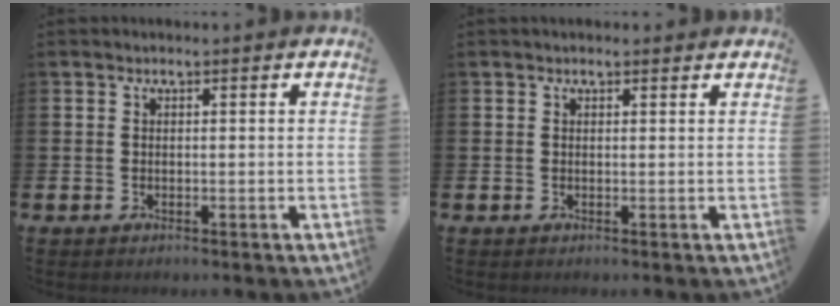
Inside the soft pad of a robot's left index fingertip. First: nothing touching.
{"total": 0.5, "force": [0.4, 0.3, 0.2], "torque": [0.005, 0.002, 0.005]}